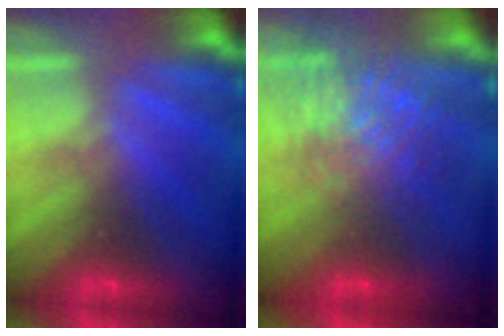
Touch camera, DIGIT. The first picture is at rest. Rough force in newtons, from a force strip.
{"total": 7.6}